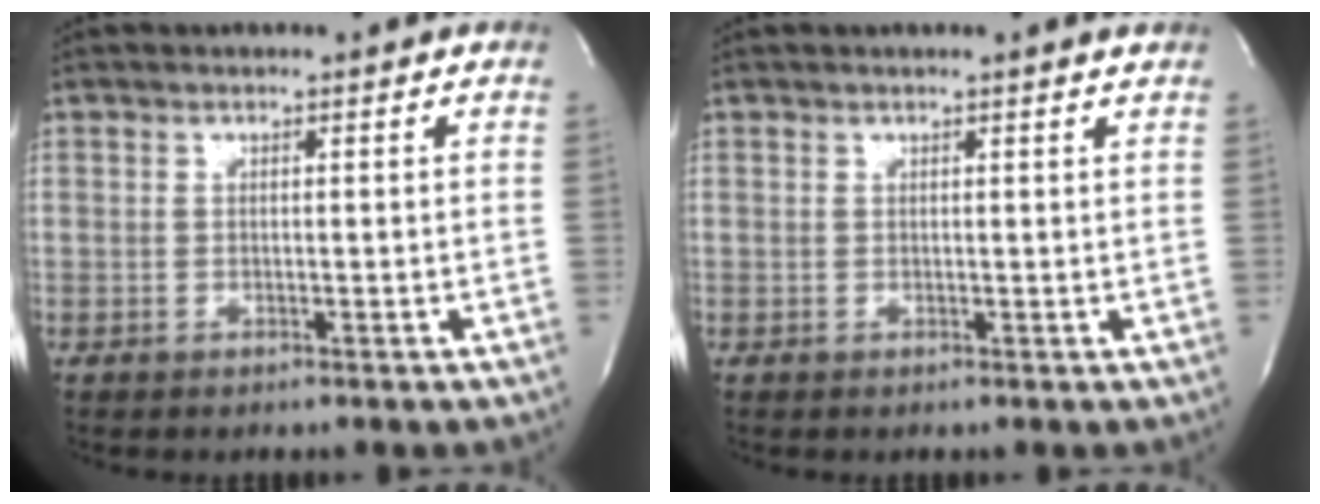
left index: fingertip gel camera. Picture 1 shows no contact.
{"total": 1.6, "force": [1.5, -0.2, 0.6], "torque": [-0.019, 0.001, 0.015]}